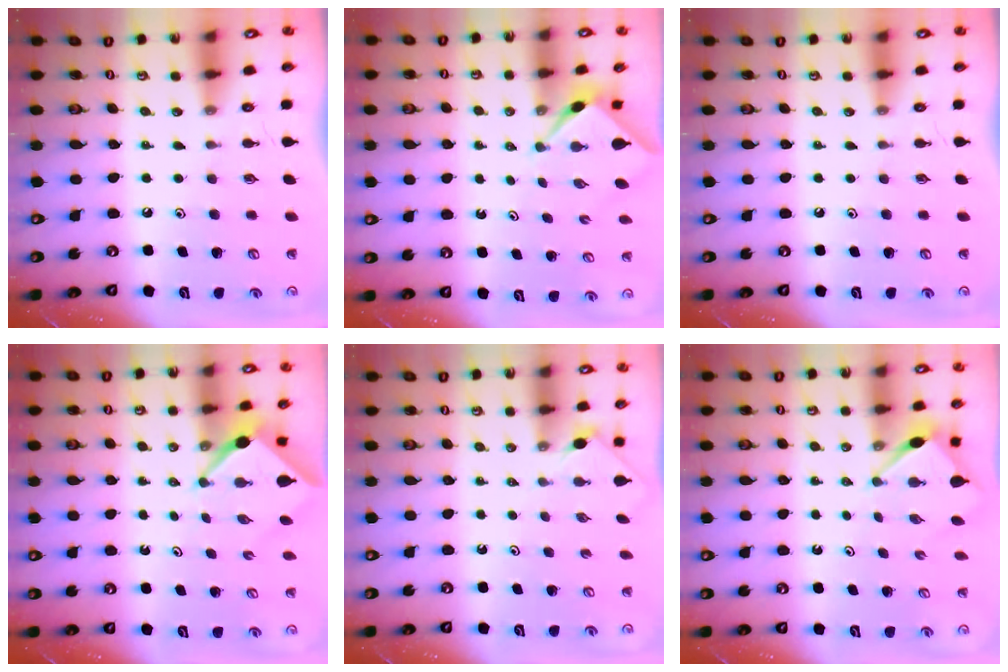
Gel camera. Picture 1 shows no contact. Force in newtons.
{"total": 2.3, "press": 2.2, "slide": 0.3}
{"total": 0.0}
{"total": 3.6, "press": 3.6, "slide": 0.3}
{"total": 1.7, "press": 1.7, "slide": 0.4}
{"total": 3.3, "press": 3.2, "slide": 0.3}